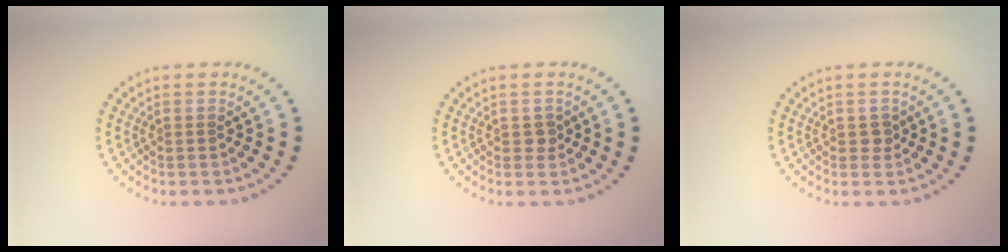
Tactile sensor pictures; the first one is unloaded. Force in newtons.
{"total": 0.9, "press": 0.9, "slide": 0.2}
{"total": 0.9, "press": 0.9, "slide": 0.2}